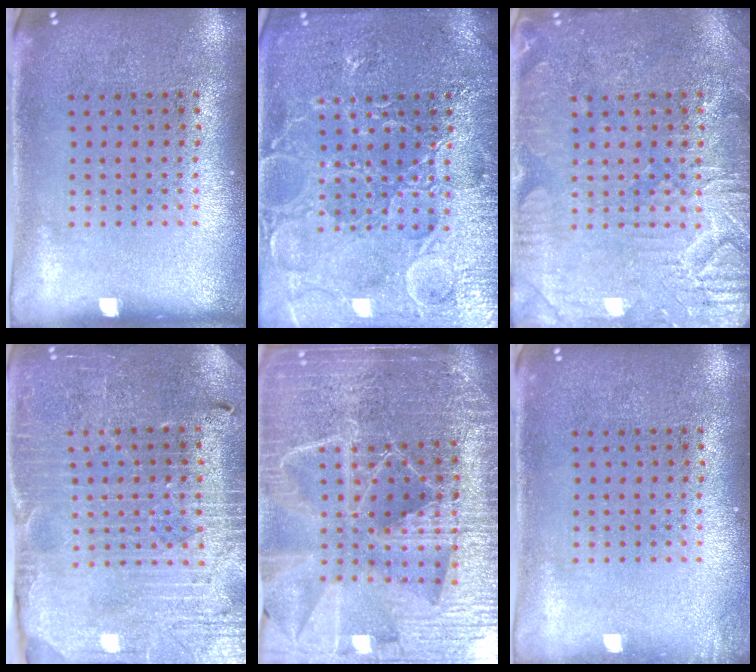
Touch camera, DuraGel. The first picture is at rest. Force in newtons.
{"total": 6.5, "press": 6.4, "slide": 0.9}
{"total": 4.5, "press": 4.5, "slide": 0.6}
{"total": 3.8, "press": 3.7, "slide": 0.9}
{"total": 6.4, "press": 5.5, "slide": 3.3}
{"total": 0.7, "press": 0.7, "slide": 0.1}